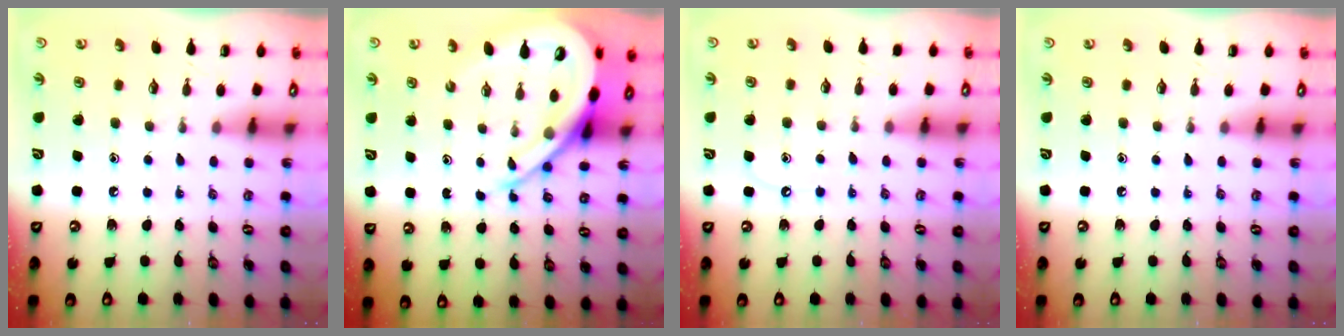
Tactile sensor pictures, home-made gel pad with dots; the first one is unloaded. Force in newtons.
{"total": 13.6, "press": 13.5, "slide": 1.5}
{"total": 4.5, "press": 4.4, "slide": 0.4}
{"total": 0.0}